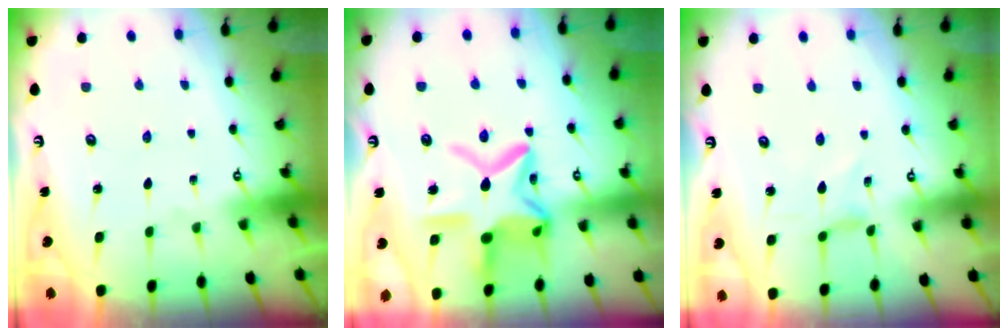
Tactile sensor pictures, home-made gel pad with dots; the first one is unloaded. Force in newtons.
{"total": 18.2, "press": 18.1, "slide": 1.3}
{"total": 0.0}